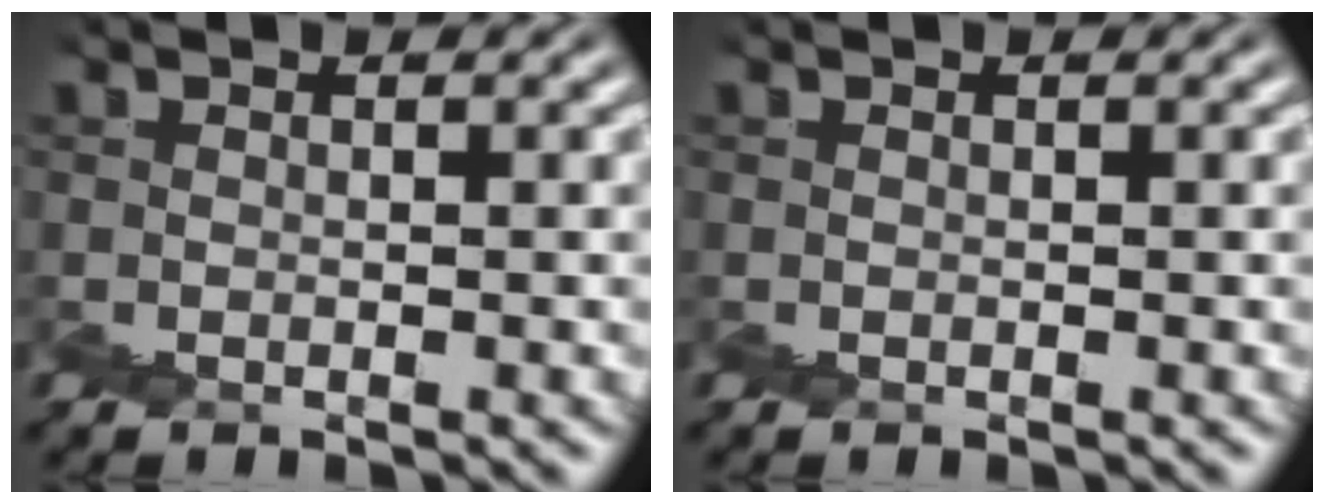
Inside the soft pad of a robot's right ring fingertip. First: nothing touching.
{"total": 0.0}